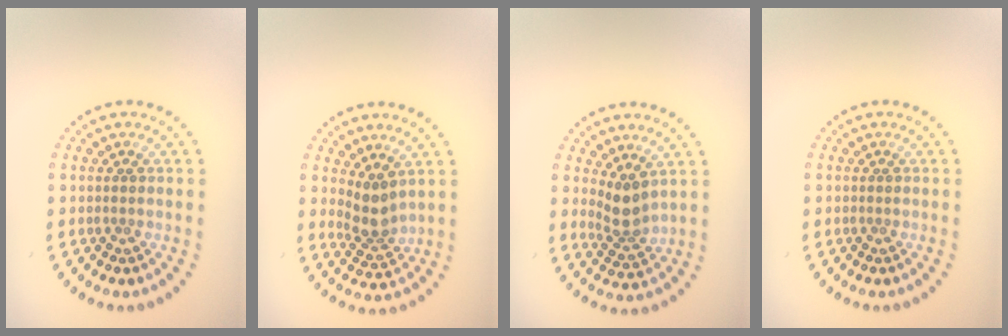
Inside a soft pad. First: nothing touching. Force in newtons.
{"total": 2.6, "press": 2.0, "slide": 1.7}
{"total": 2.8, "press": 2.1, "slide": 1.8}
{"total": 0.0}